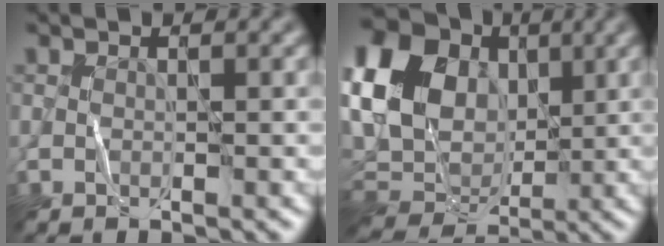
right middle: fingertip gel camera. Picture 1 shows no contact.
{"total": 16.4, "force": [3.6, 13.4, 8.8], "torque": [-0.205, 0.043, 0.046]}